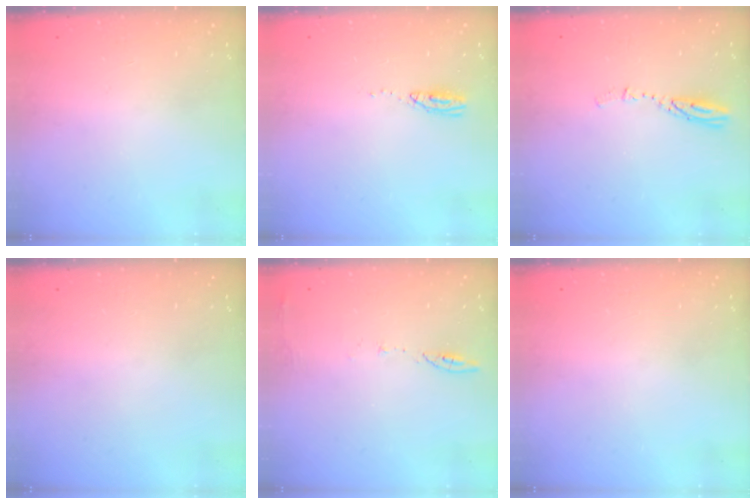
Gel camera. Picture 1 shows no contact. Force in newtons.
{"total": 9.3, "press": 5.1, "slide": 7.7}
{"total": 3.4, "press": 3.4, "slide": 0.2}
{"total": 0.0}
{"total": 5.8, "press": 5.7, "slide": 0.9}
{"total": 0.0}